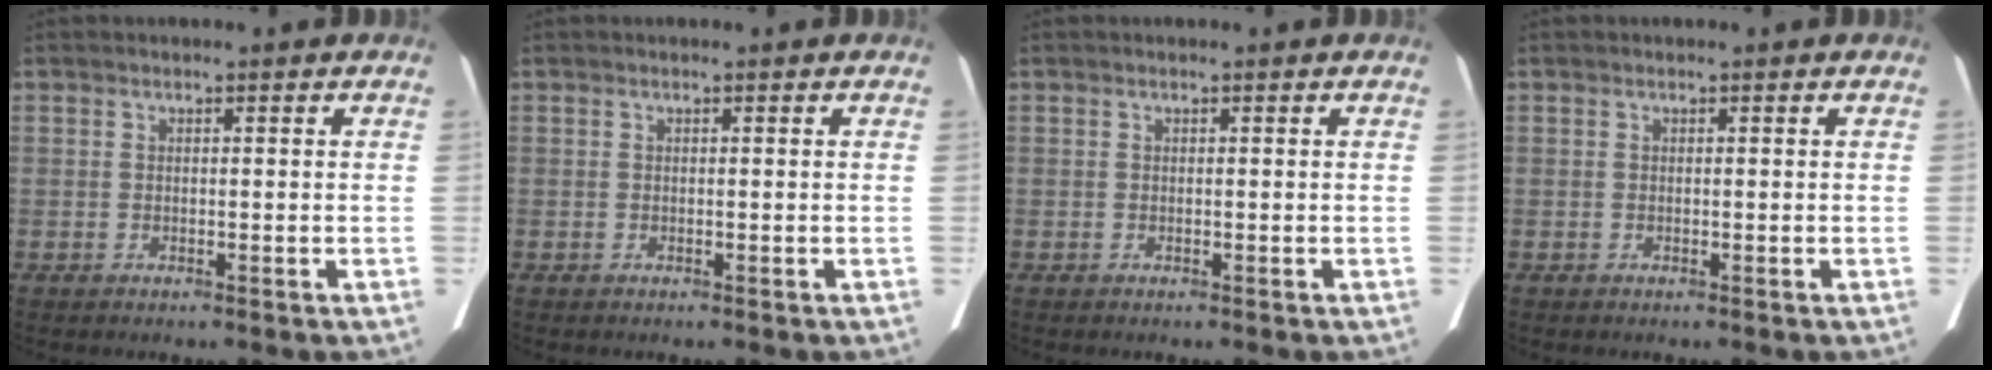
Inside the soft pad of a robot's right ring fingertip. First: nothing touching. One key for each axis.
{"total": 0.0}
{"total": 0.0}
{"total": 0.0}